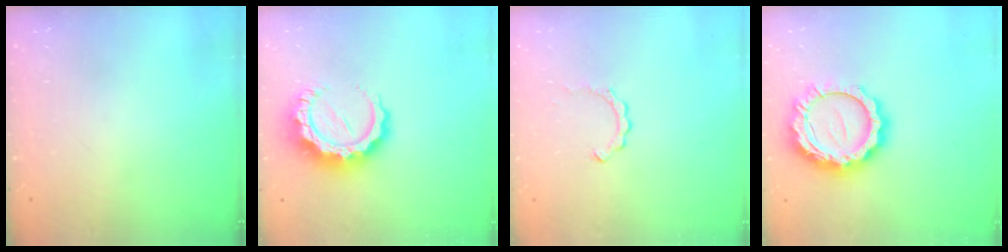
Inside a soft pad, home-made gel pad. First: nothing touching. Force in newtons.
{"total": 12.1, "press": 12.0, "slide": 1.3}
{"total": 2.7, "press": 2.6, "slide": 0.3}
{"total": 16.8, "press": 16.8, "slide": 1.2}